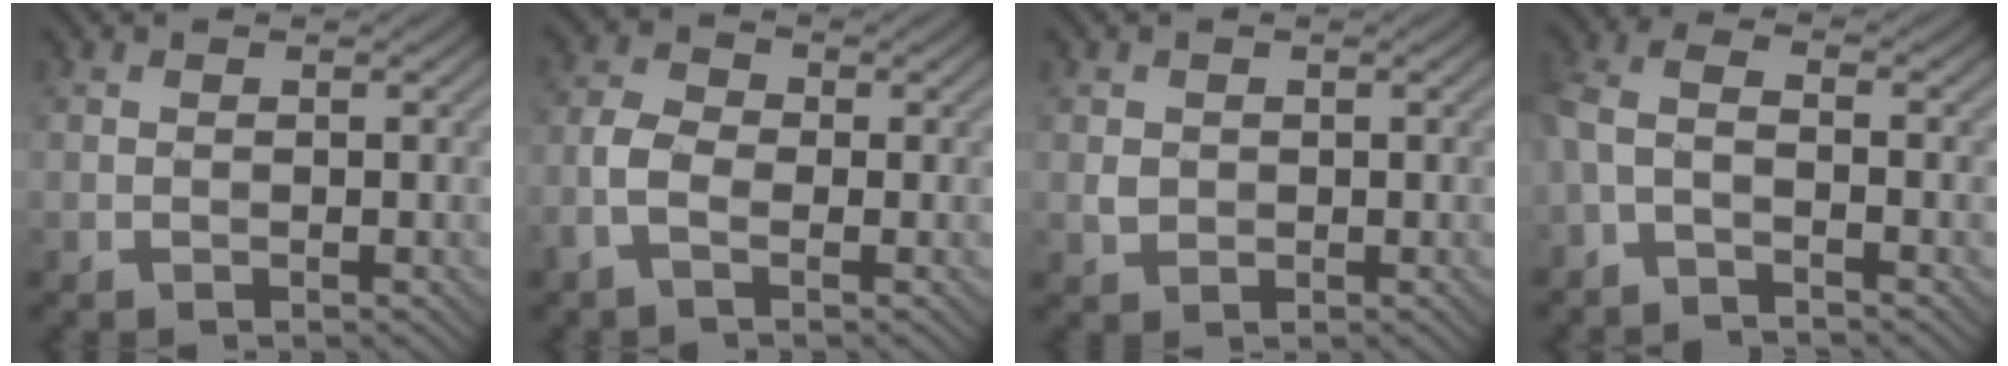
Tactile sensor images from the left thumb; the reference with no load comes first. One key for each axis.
{"total": 3.9, "fx": -1.5, "fy": 2.2, "fz": 2.8, "tx": -0.075, "ty": 0.006, "tz": -0.042}
{"total": 1.5, "fx": 0.2, "fy": 1.4, "fz": 0.5, "tx": -0.017, "ty": -0.004, "tz": 0.005}
{"total": 3.5, "fx": -1.9, "fy": 1.4, "fz": 2.6, "tx": -0.069, "ty": 0.009, "tz": -0.048}